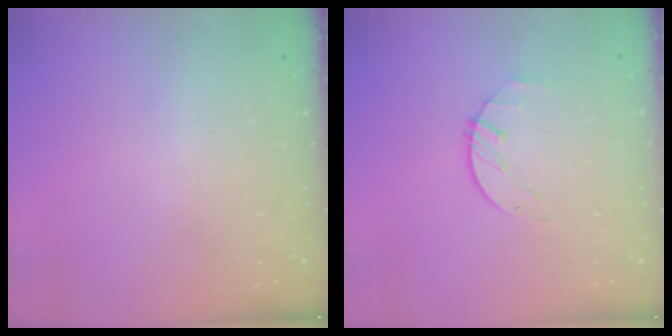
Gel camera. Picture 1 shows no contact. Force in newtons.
{"total": 1.6, "press": 1.6, "slide": 0.3}